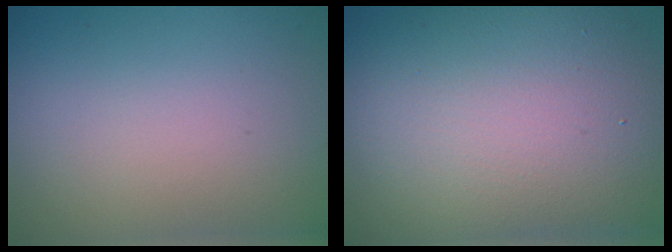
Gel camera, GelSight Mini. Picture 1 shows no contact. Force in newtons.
{"total": 13.1, "press": 13.1, "slide": 0.7}